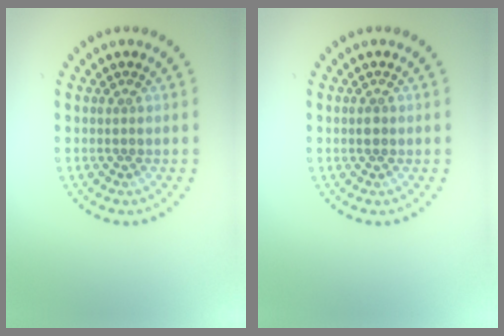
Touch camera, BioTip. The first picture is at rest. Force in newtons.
{"total": 0.8, "press": 0.8, "slide": 0.0}